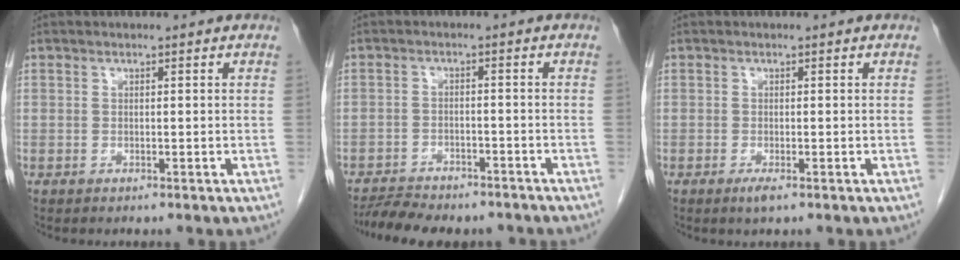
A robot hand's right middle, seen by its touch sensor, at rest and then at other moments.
{"total": 9.4, "force": [-8.5, 2.5, 3.3], "torque": [-0.053, 0.000, -0.122]}
{"total": 1.4, "force": [-0.8, 0.2, 1.1], "torque": [-0.021, -0.003, -0.013]}